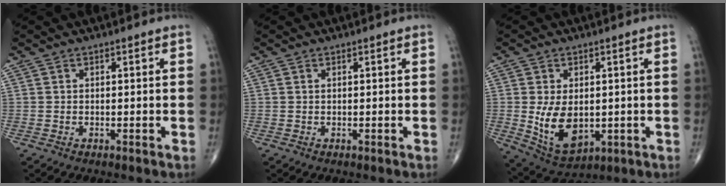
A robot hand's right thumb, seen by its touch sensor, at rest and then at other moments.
{"total": 0.0}
{"total": 10.1, "force": [-0.6, 6.4, 7.9], "torque": [-0.120, -0.015, 0.010]}